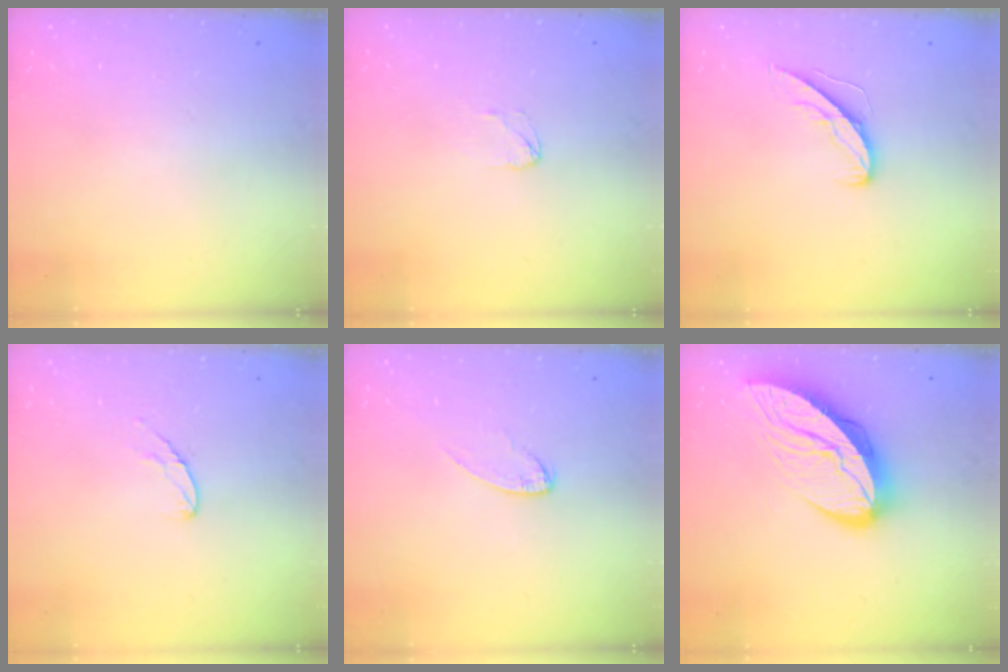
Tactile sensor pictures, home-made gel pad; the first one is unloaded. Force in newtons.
{"total": 2.5, "press": 2.5, "slide": 0.2}
{"total": 5.8, "press": 5.7, "slide": 0.5}
{"total": 5.8, "press": 5.8, "slide": 0.3}
{"total": 7.0, "press": 7.0, "slide": 0.4}
{"total": 14.0, "press": 13.9, "slide": 1.3}